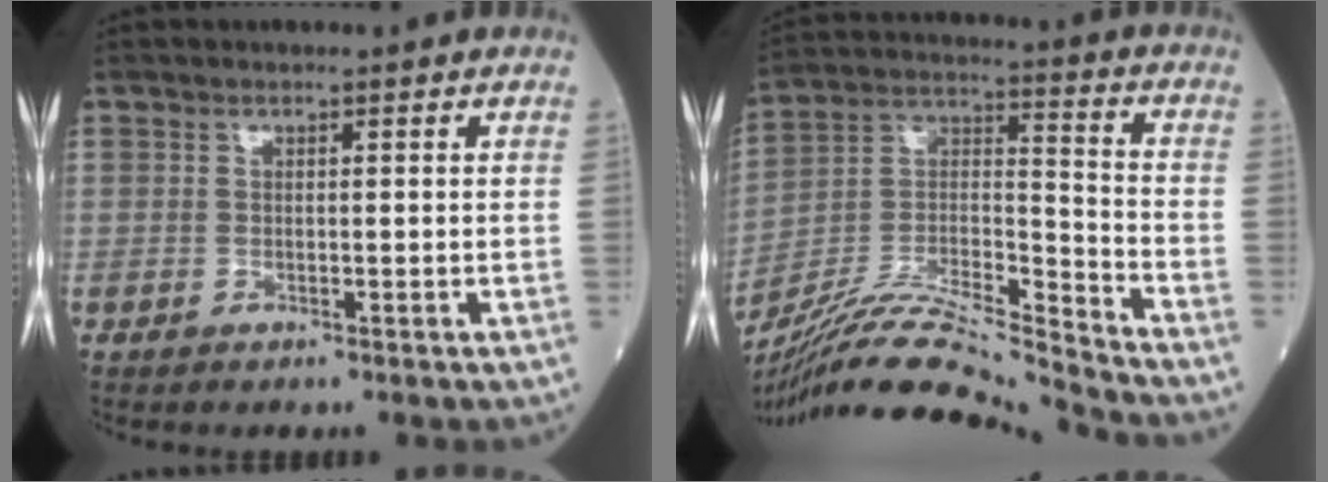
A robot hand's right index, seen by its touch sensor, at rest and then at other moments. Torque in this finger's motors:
{"motor_torque": [-0.66, -0.65, 0.18, 0.04]}